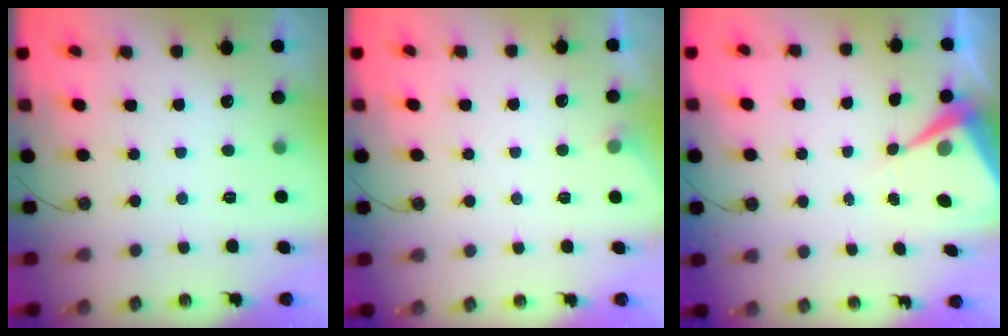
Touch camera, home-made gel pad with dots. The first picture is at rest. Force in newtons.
{"total": 2.6, "press": 2.5, "slide": 0.5}
{"total": 7.0, "press": 7.0, "slide": 0.4}